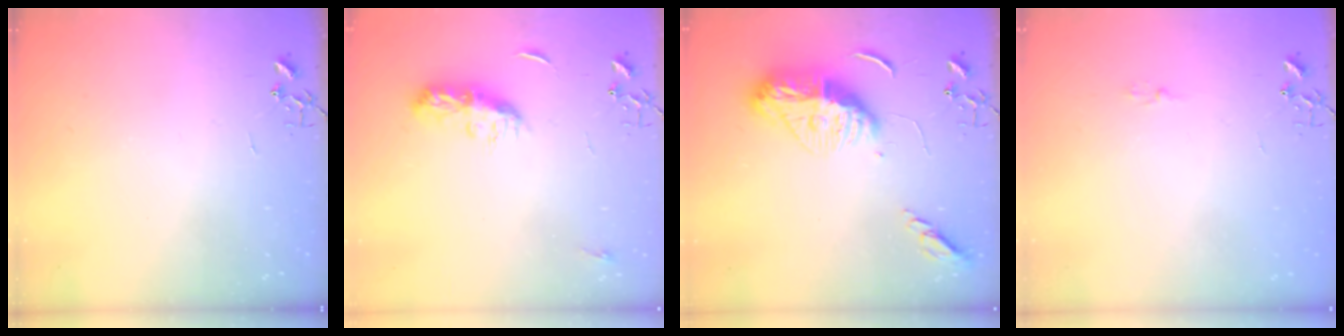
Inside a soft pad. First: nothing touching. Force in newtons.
{"total": 9.4, "press": 9.4, "slide": 0.3}
{"total": 15.6, "press": 15.5, "slide": 1.6}
{"total": 3.4, "press": 3.4, "slide": 0.5}